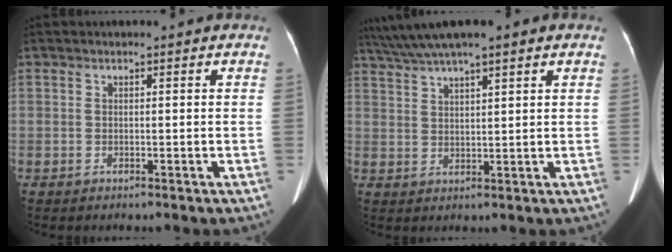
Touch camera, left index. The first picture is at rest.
{"total": 9.2, "force": [7.0, 0.5, 5.8], "torque": [-0.108, 0.043, 0.119]}